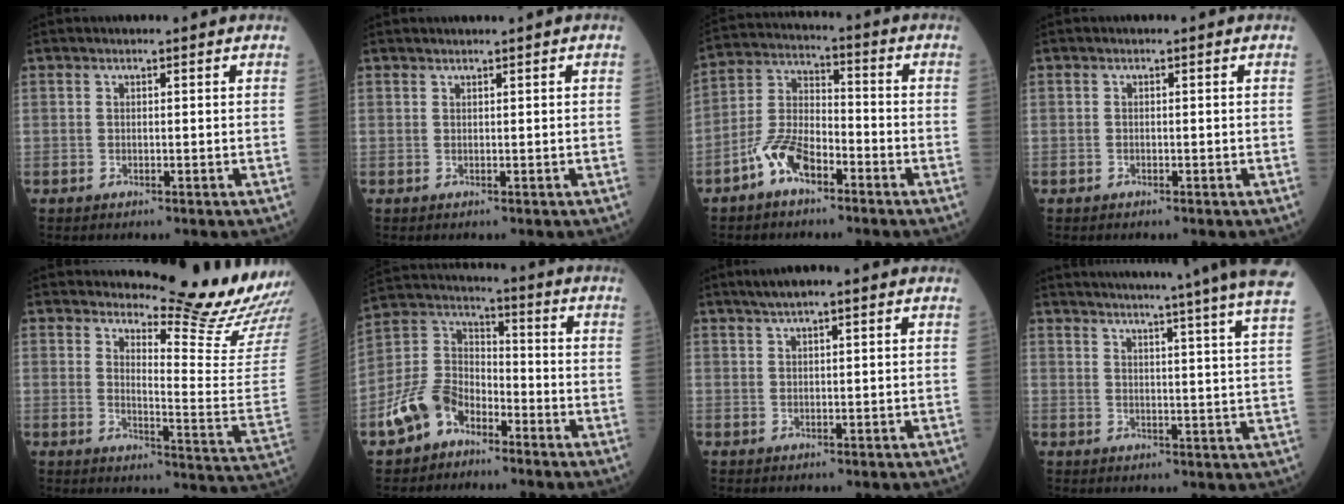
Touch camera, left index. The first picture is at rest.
{"total": 0.8, "force": [0.8, -0.2, 0.1], "torque": [-0.002, 0.005, 0.023]}
{"total": 8.1, "force": [-4.9, 3.7, 5.3], "torque": [-0.121, 0.014, -0.095]}
{"total": 0.0}
{"total": 16.3, "force": [15.7, -0.6, 4.3], "torque": [-0.064, -0.139, 0.182]}
{"total": 9.3, "force": [-5.8, 5.8, 4.5], "torque": [-0.111, 0.014, -0.115]}
{"total": 4.5, "force": [3.3, 0.5, 3.1], "torque": [-0.054, 0.030, 0.059]}
{"total": 23.0, "force": [20.9, -2.7, 9.2], "torque": [-0.141, -0.067, 0.255]}